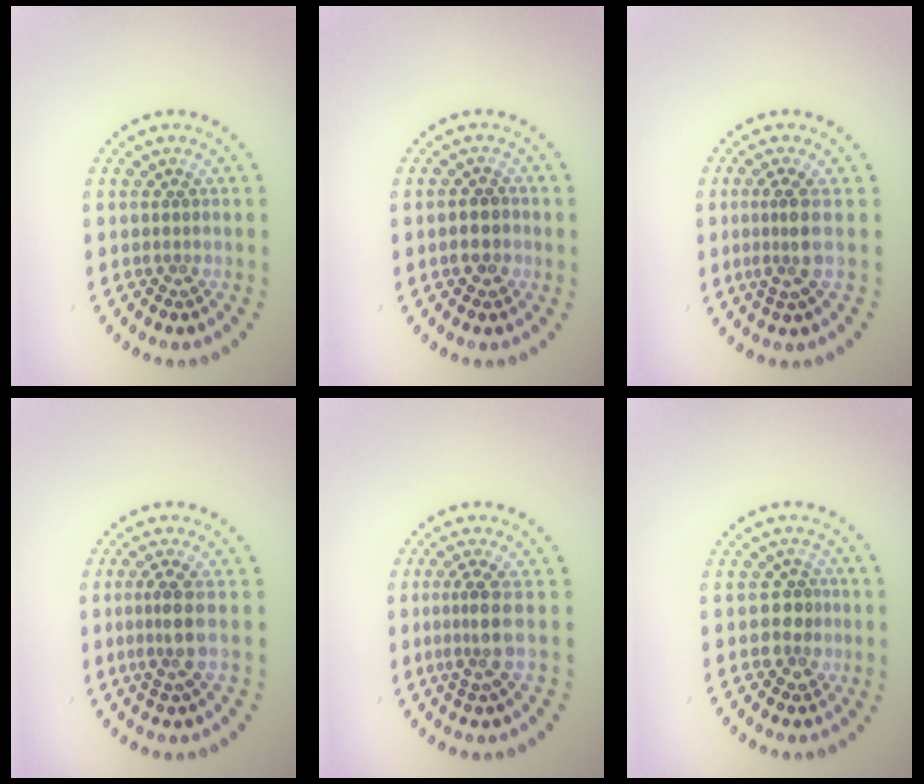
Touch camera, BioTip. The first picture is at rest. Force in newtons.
{"total": 2.3, "press": 2.1, "slide": 0.8}
{"total": 2.5, "press": 1.8, "slide": 1.8}
{"total": 2.5, "press": 2.1, "slide": 1.4}
{"total": 2.6, "press": 1.9, "slide": 1.8}
{"total": 2.0, "press": 1.9, "slide": 0.7}